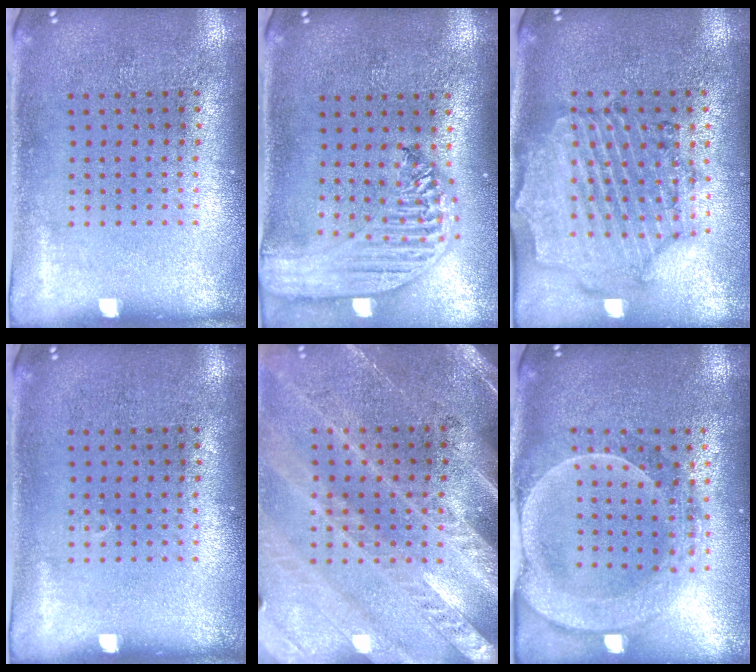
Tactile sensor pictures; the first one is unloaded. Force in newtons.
{"total": 2.8, "press": 2.3, "slide": 1.6}
{"total": 1.6, "press": 1.6, "slide": 0.3}
{"total": 0.0}
{"total": 2.9, "press": 2.7, "slide": 1.2}
{"total": 2.2, "press": 2.0, "slide": 0.9}